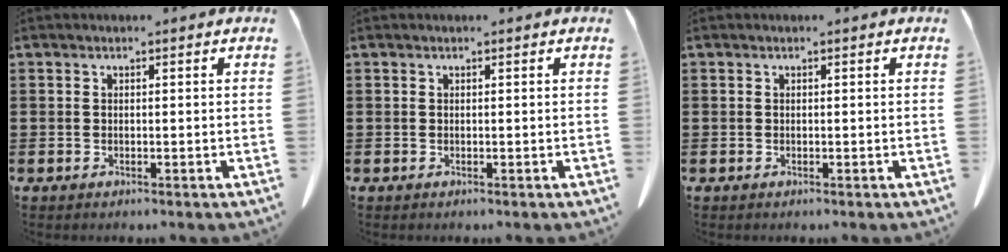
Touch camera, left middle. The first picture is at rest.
{"total": 0.0}
{"total": 0.0}